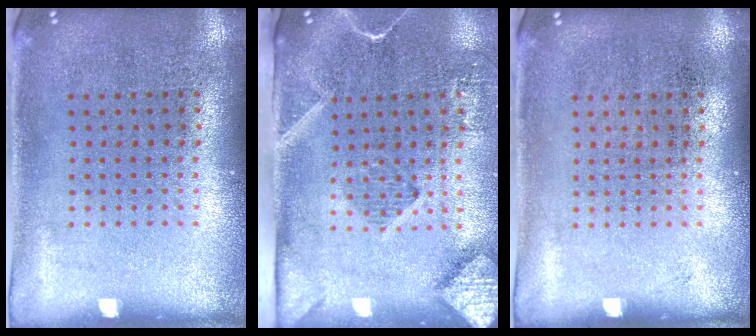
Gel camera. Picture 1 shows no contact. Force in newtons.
{"total": 2.9, "press": 2.1, "slide": 2.0}
{"total": 0.0}